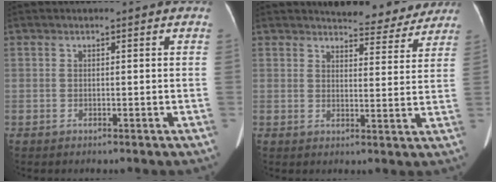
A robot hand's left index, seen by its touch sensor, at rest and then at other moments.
{"total": 9.1, "force": [8.7, 2.1, 1.6], "torque": [-0.007, -0.013, 0.095]}